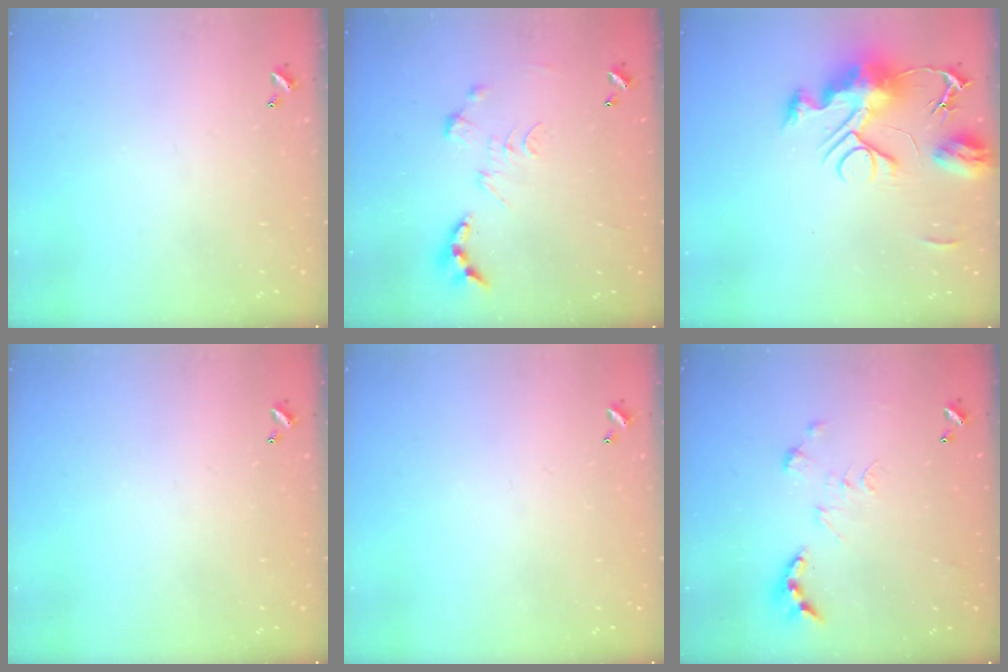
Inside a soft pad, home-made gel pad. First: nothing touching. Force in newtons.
{"total": 0.0}
{"total": 12.6, "press": 12.6, "slide": 1.2}
{"total": 0.0}
{"total": 0.0}
{"total": 0.0}